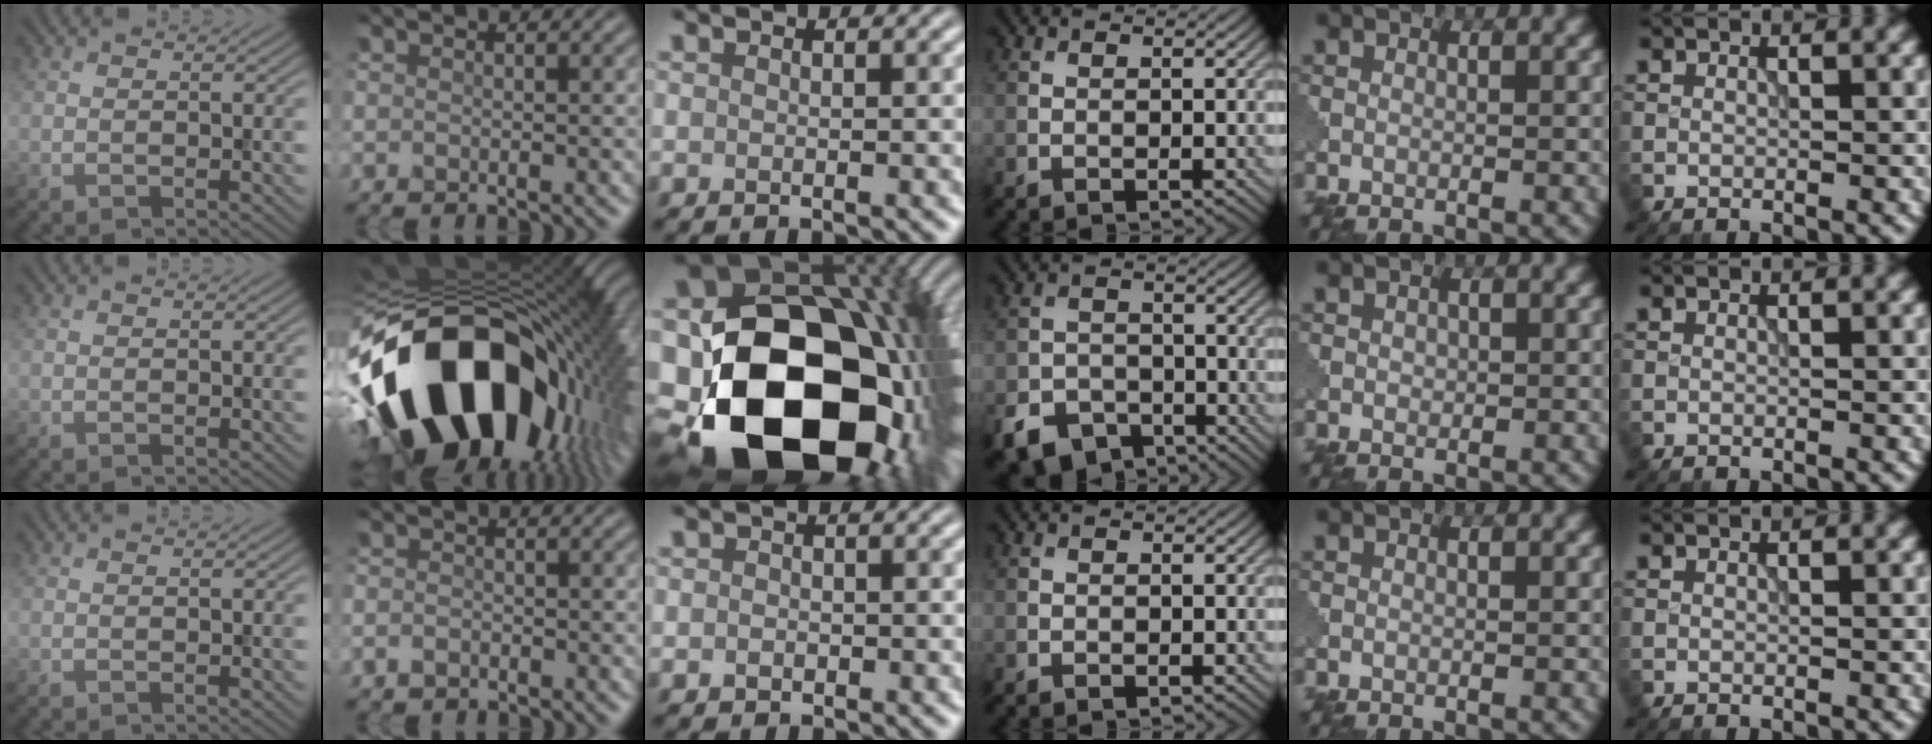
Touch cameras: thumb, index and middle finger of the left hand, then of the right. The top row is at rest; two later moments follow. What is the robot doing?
{"motion": "assemble", "object": "puzzle pieces"}